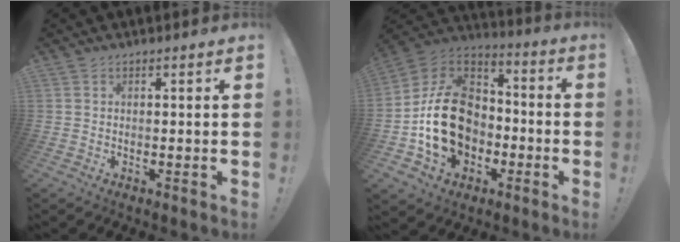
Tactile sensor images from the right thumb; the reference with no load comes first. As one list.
[{"total": 21.5, "force": [-4.4, 16.2, 13.4], "torque": [-0.241, 0.037, -0.059]}]